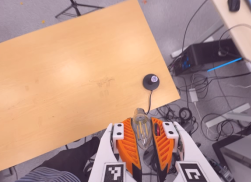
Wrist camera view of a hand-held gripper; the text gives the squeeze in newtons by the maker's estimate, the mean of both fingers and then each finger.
{"total": 19.2, "left": 23.8, "right": 14.6}